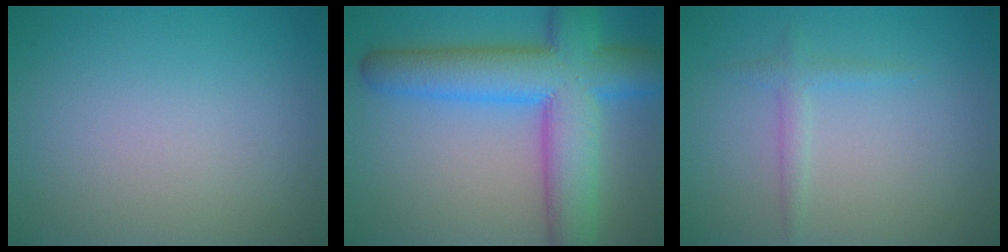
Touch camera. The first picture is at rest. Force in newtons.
{"total": 10.9, "press": 10.9, "slide": 0.2}
{"total": 1.3, "press": 1.3, "slide": 0.1}